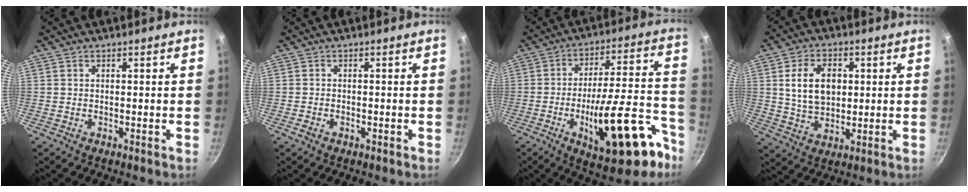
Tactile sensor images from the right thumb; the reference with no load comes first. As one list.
[{"total": 1.5, "force": [-0.7, 0.9, 0.9], "torque": [-0.021, 0.003, -0.015]}, {"total": 22.5, "force": [-9.9, 8.3, 18.4], "torque": [-0.236, 0.057, -0.136]}, {"total": 11.0, "force": [2.0, 7.5, 7.7], "torque": [-0.113, -0.005, 0.038]}]